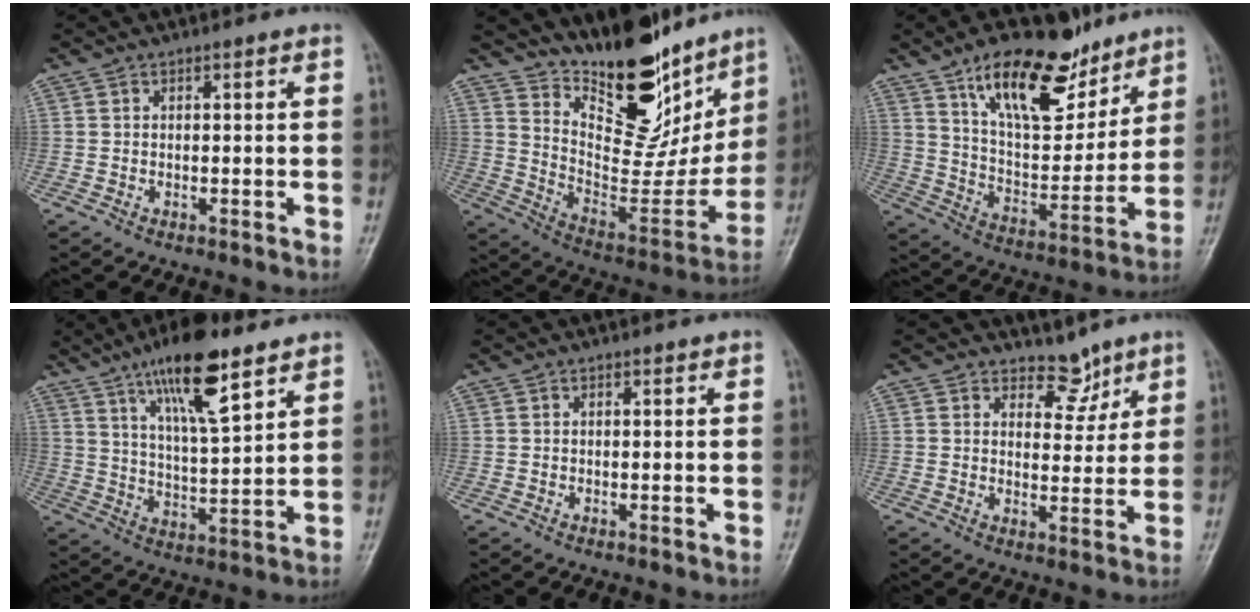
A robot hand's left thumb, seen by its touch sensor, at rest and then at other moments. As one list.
[{"total": 23.6, "force": [17.2, 10.0, 12.7], "torque": [-0.139, -0.109, 0.280]}, {"total": 19.7, "force": [12.5, 8.6, 12.5], "torque": [-0.152, -0.069, 0.217]}, {"total": 14.7, "force": [9.3, 3.9, 10.7], "torque": [-0.163, -0.045, 0.160]}, {"total": 0.0}, {"total": 4.8, "force": [3.9, 2.7, 0.8], "torque": [0.019, -0.030, 0.063]}]